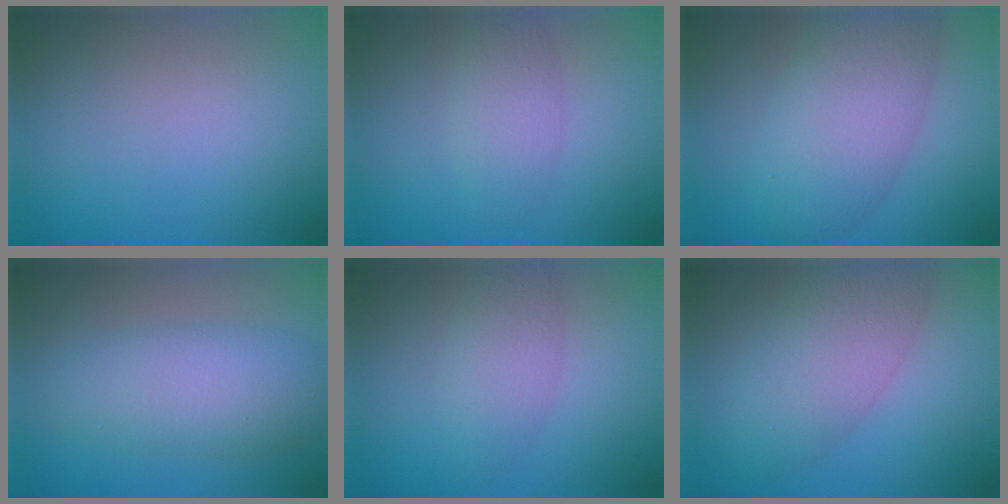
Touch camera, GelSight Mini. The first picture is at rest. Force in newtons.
{"total": 2.7, "press": 2.7, "slide": 0.1}
{"total": 7.3, "press": 7.3, "slide": 0.5}
{"total": 6.2, "press": 6.2, "slide": 0.1}
{"total": 3.0, "press": 3.0, "slide": 0.2}
{"total": 6.1, "press": 6.0, "slide": 0.3}